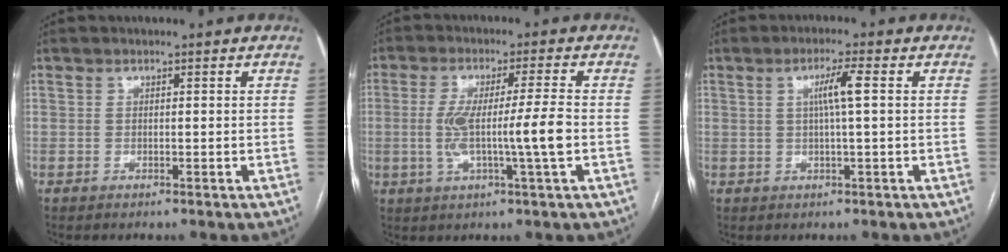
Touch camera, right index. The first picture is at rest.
{"total": 9.2, "force": [-1.3, -0.6, 9.1], "torque": [-0.172, 0.001, -0.022]}
{"total": 4.0, "force": [0.7, -0.4, 3.9], "torque": [-0.073, 0.004, 0.013]}